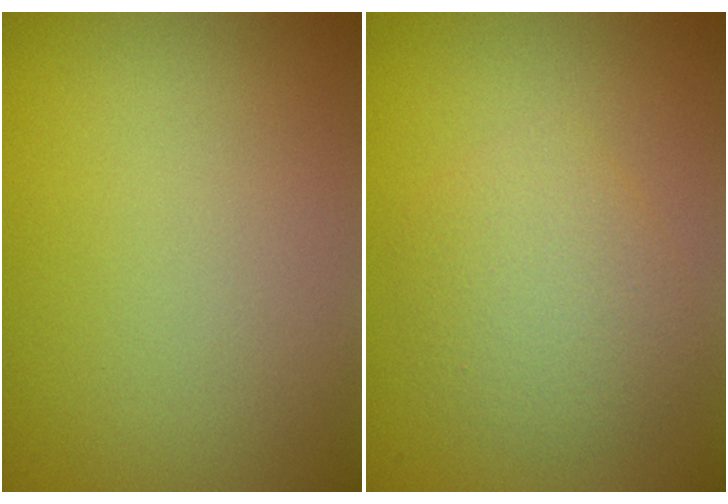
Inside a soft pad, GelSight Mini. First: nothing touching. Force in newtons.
{"total": 3.1, "press": 3.1, "slide": 0.0}